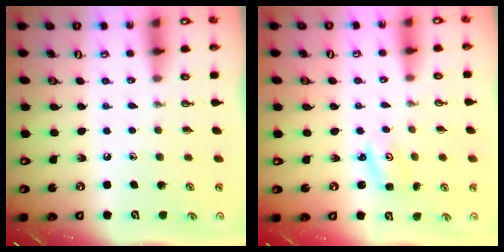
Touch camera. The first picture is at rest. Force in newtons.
{"total": 2.1, "press": 2.1, "slide": 0.2}